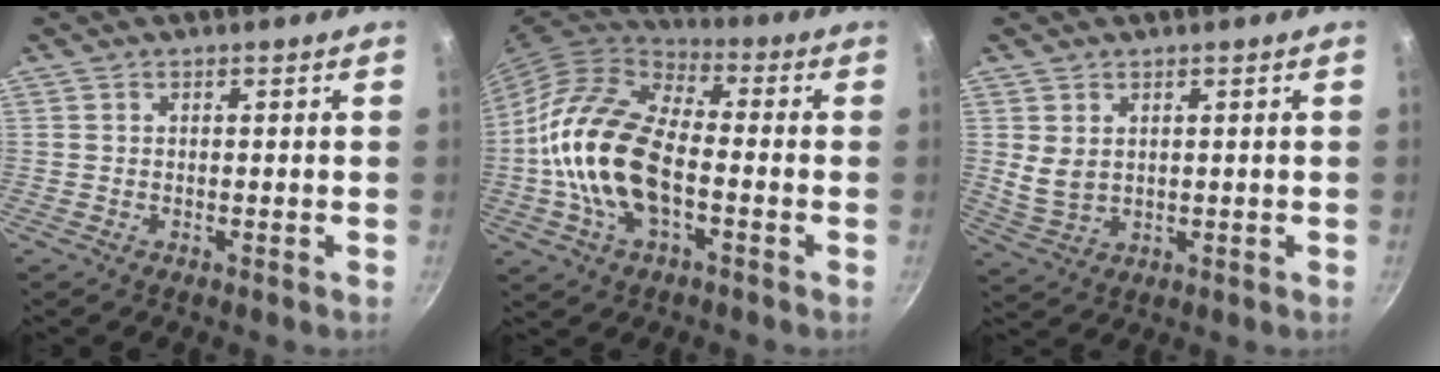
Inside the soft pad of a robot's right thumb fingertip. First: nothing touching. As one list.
[{"total": 19.0, "force": [-3.1, 10.4, 15.5], "torque": [-0.279, 0.032, -0.071]}, {"total": 4.3, "force": [1.4, 2.9, 2.8], "torque": [-0.048, -0.015, 0.037]}]